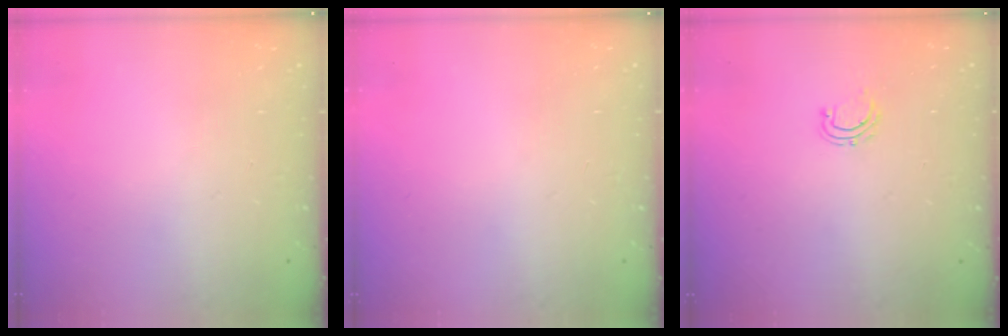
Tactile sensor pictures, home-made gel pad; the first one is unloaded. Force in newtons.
{"total": 0.0}
{"total": 5.3, "press": 5.2, "slide": 0.6}